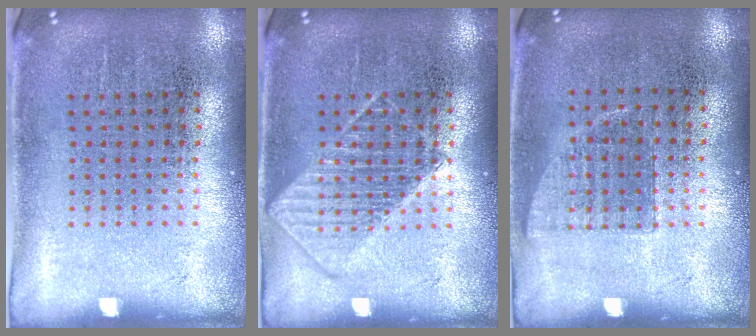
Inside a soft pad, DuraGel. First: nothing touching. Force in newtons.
{"total": 2.2, "press": 2.1, "slide": 0.4}
{"total": 0.7, "press": 0.7, "slide": 0.2}